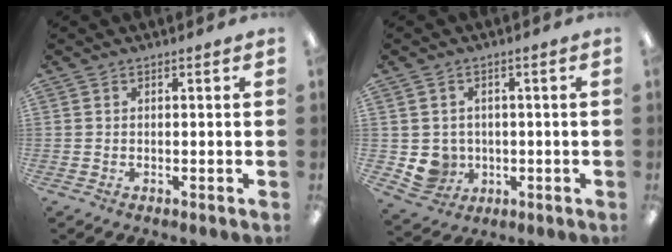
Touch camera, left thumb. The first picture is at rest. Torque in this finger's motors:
{"motor_torque": [-0.29, 0.32, -0.03, -0.02, 0.01]}